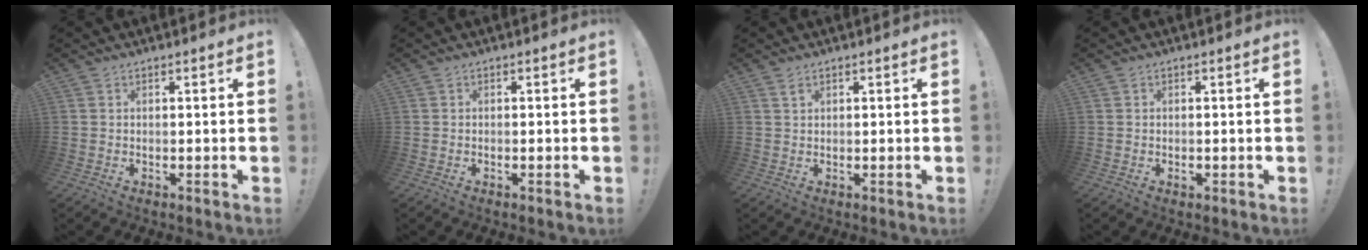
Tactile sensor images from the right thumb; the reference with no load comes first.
{"total": 0.5, "force": [-0.4, 0.0, 0.3], "torque": [-0.008, 0.002, -0.008]}
{"total": 1.5, "force": [0.9, 0.8, 1.0], "torque": [-0.016, 0.000, 0.016]}
{"total": 0.7, "force": [-0.4, 0.5, 0.2], "torque": [0.003, 0.001, -0.009]}